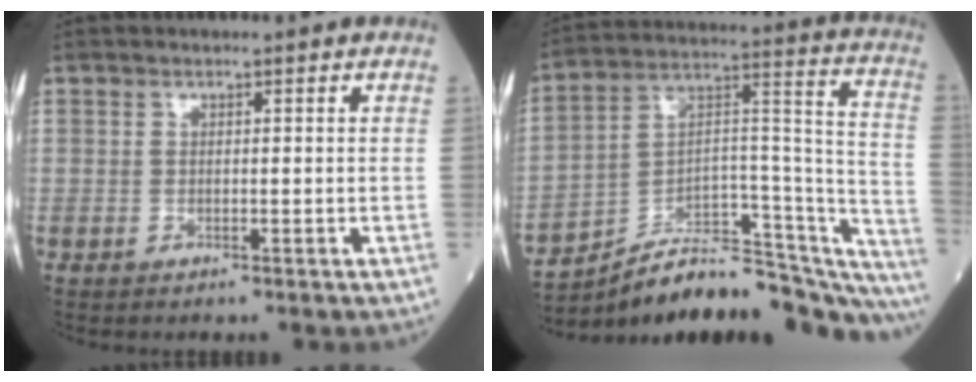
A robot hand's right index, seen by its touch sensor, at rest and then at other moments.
{"total": 26.4, "force": [-22.9, 6.0, 11.8], "torque": [-0.121, 0.048, -0.334]}